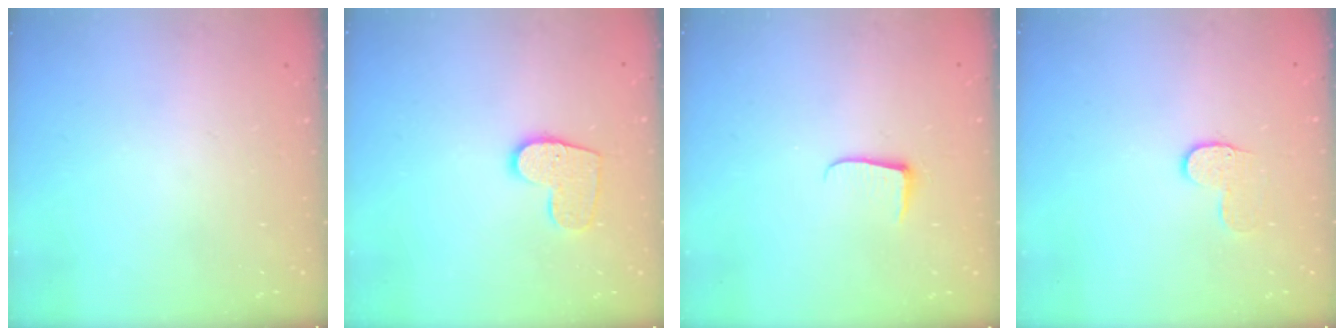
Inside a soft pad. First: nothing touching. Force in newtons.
{"total": 10.9, "press": 10.9, "slide": 0.5}
{"total": 4.9, "press": 4.8, "slide": 0.6}
{"total": 6.6, "press": 6.6, "slide": 0.6}